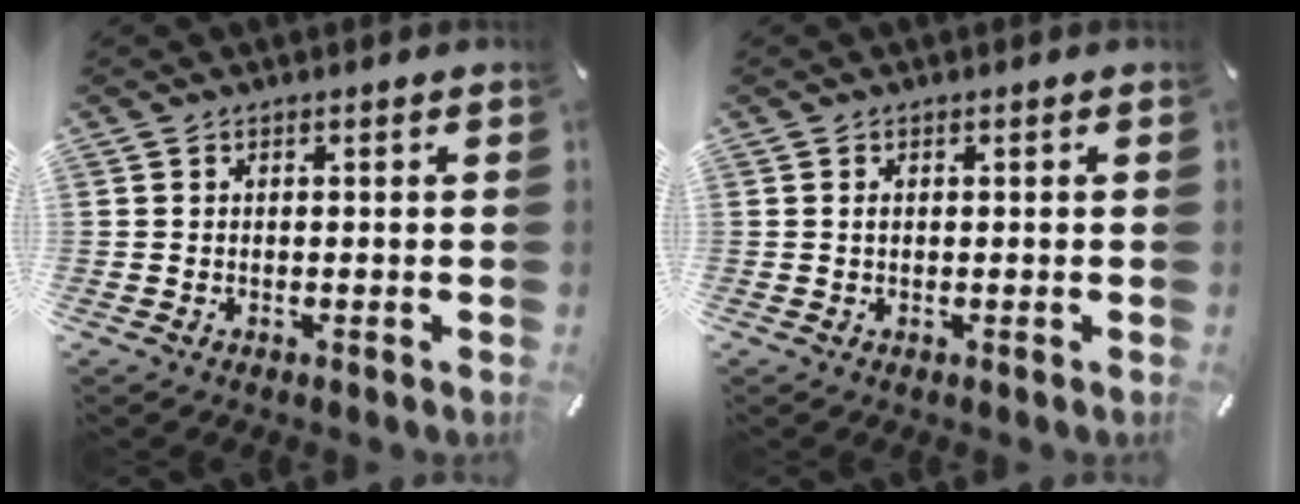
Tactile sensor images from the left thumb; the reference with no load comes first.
{"total": 0.6, "force": [0.1, 0.2, 0.5], "torque": [-0.011, -0.002, 0.001]}